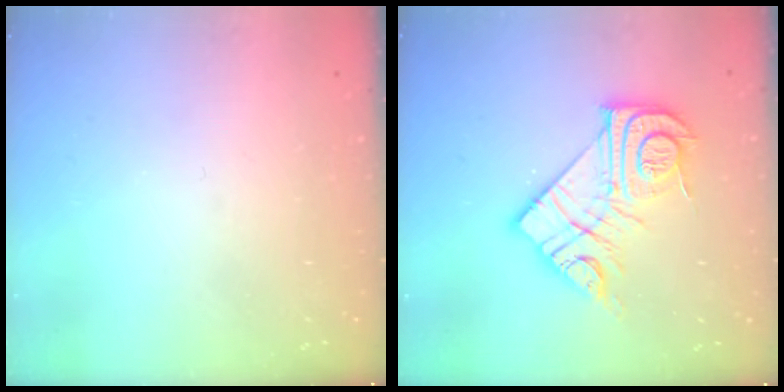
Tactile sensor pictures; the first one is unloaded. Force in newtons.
{"total": 16.9, "press": 16.9, "slide": 1.5}